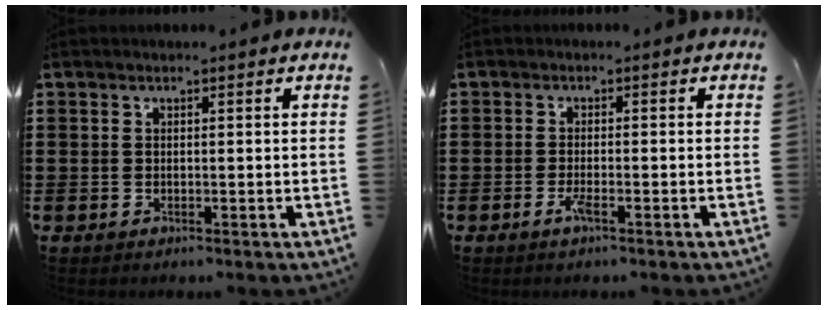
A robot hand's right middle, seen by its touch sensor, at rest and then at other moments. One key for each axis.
{"total": 2.1, "fx": -1.1, "fy": 0.2, "fz": 1.7, "tx": -0.044, "ty": -0.007, "tz": -0.024}